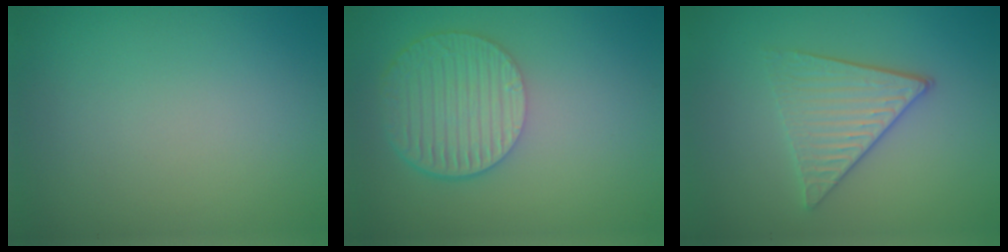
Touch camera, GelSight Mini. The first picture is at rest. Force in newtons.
{"total": 6.1, "press": 4.5, "slide": 4.1}
{"total": 3.9, "press": 3.3, "slide": 2.0}